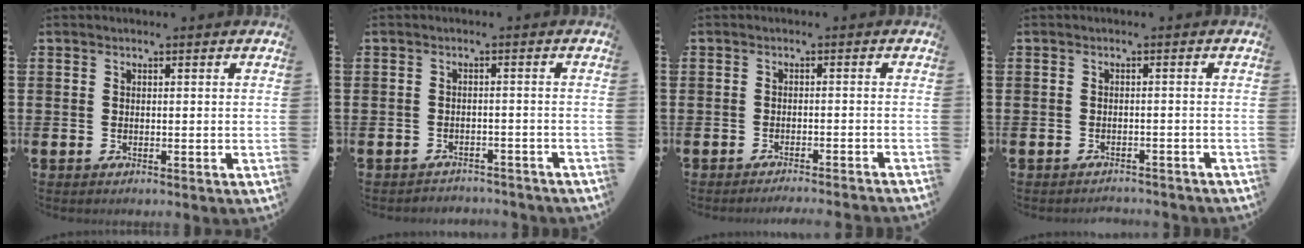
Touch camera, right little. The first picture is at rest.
{"total": 1.7, "force": [-1.7, 0.1, -0.2], "torque": [-0.002, 0.004, -0.038]}
{"total": 1.4, "force": [-1.3, -0.3, 0.1], "torque": [0.000, 0.003, -0.027]}
{"total": 1.2, "force": [-1.2, 0.0, -0.1], "torque": [-0.002, 0.002, -0.026]}